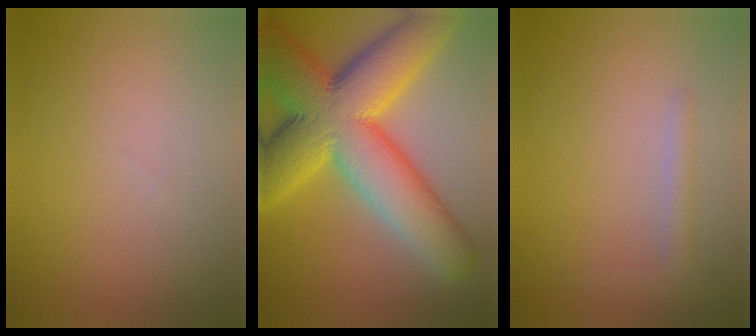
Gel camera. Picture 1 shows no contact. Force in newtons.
{"total": 14.8, "press": 14.8, "slide": 0.4}
{"total": 1.6, "press": 1.6, "slide": 0.1}